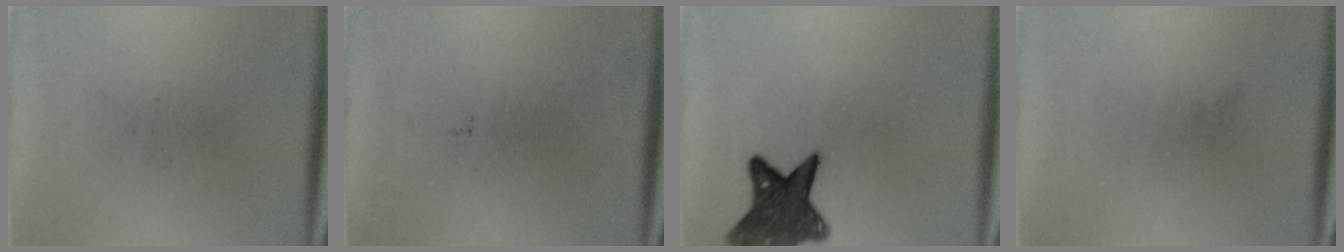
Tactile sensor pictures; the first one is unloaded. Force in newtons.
{"total": 0.0}
{"total": 10.8}
{"total": 0.0}